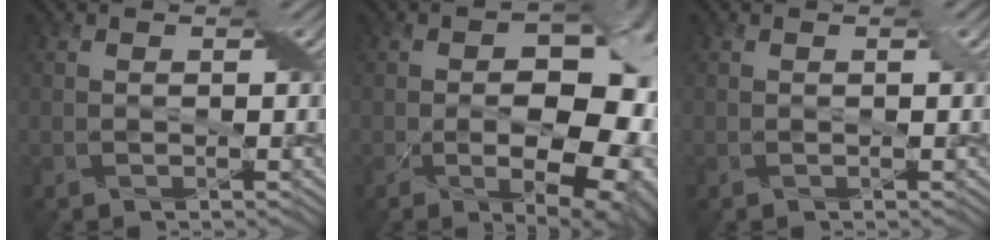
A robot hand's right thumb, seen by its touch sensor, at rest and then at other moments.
{"total": 16.5, "force": [-3.1, 10.1, 12.7], "torque": [-0.121, -0.004, -0.012]}
{"total": 0.0}